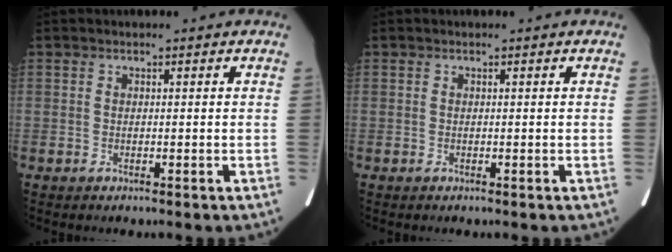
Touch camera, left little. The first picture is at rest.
{"total": 0.0}